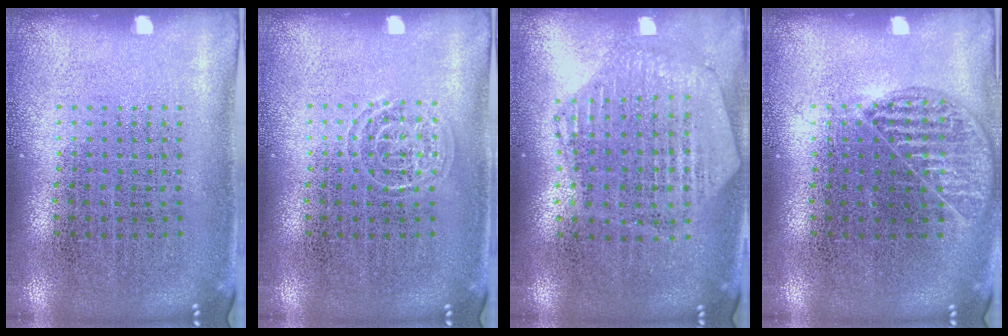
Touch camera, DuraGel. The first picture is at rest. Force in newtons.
{"total": 1.3, "press": 1.3, "slide": 0.2}
{"total": 1.2, "press": 1.1, "slide": 0.2}
{"total": 1.0, "press": 1.0, "slide": 0.3}